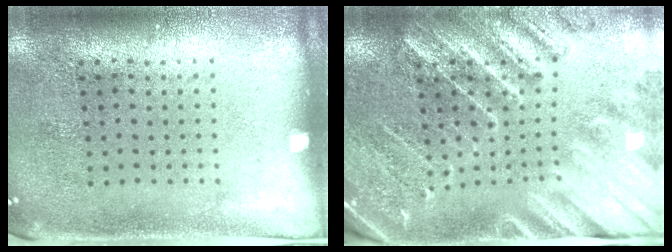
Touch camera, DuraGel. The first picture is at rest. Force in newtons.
{"total": 3.2, "press": 3.0, "slide": 1.1}